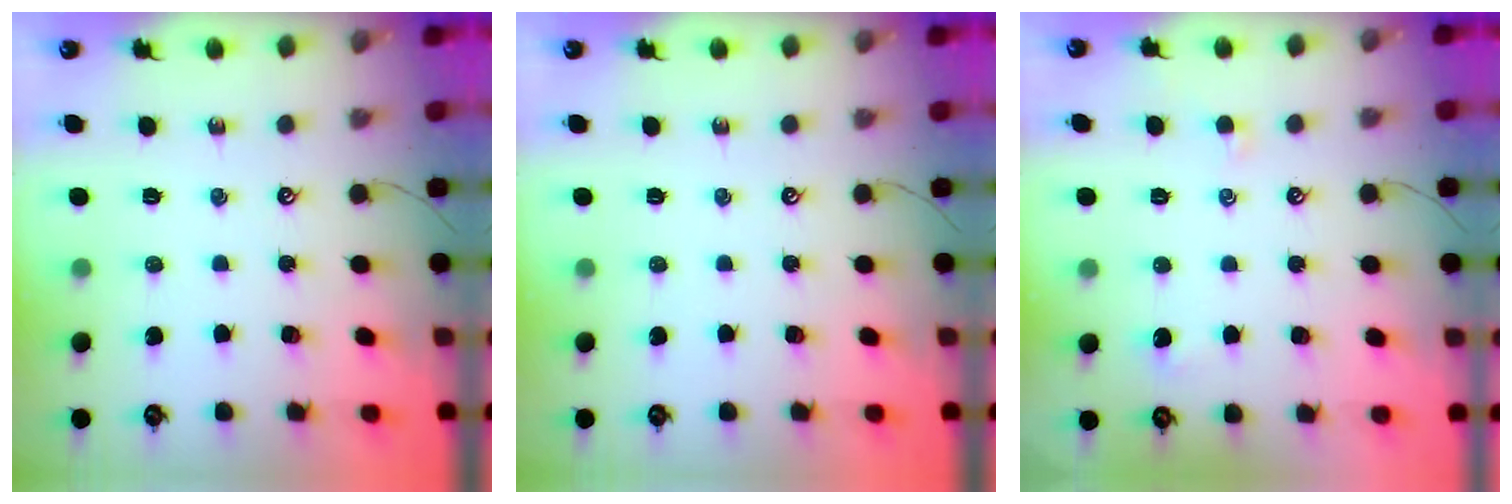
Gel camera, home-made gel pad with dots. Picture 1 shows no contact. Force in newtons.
{"total": 0.0}
{"total": 0.7, "press": 0.7, "slide": 0.3}